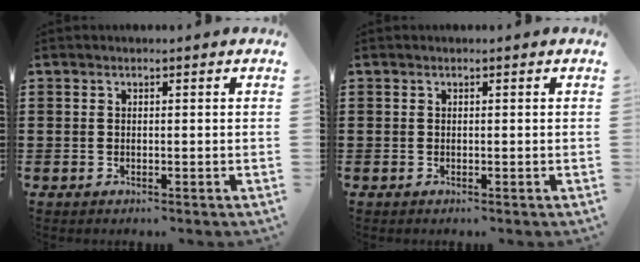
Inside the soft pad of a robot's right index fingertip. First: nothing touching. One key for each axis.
{"total": 0.0}